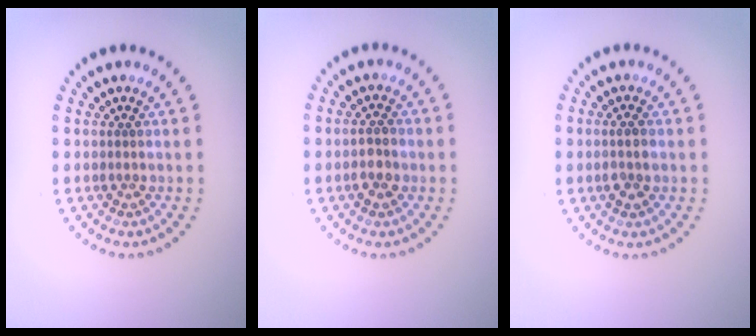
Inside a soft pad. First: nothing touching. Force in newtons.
{"total": 1.8, "press": 1.8, "slide": 0.2}
{"total": 1.5, "press": 1.5, "slide": 0.4}